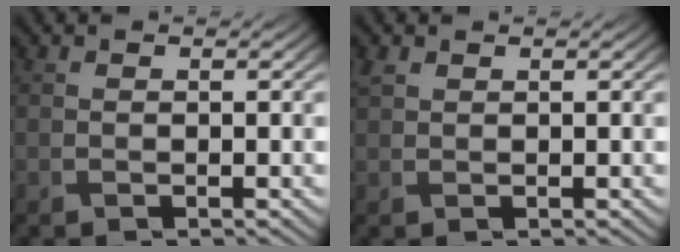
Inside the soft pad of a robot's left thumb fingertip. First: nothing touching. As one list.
[{"total": 1.2, "force": [0.9, 0.7, 0.5], "torque": [-0.017, 0.004, 0.021]}]